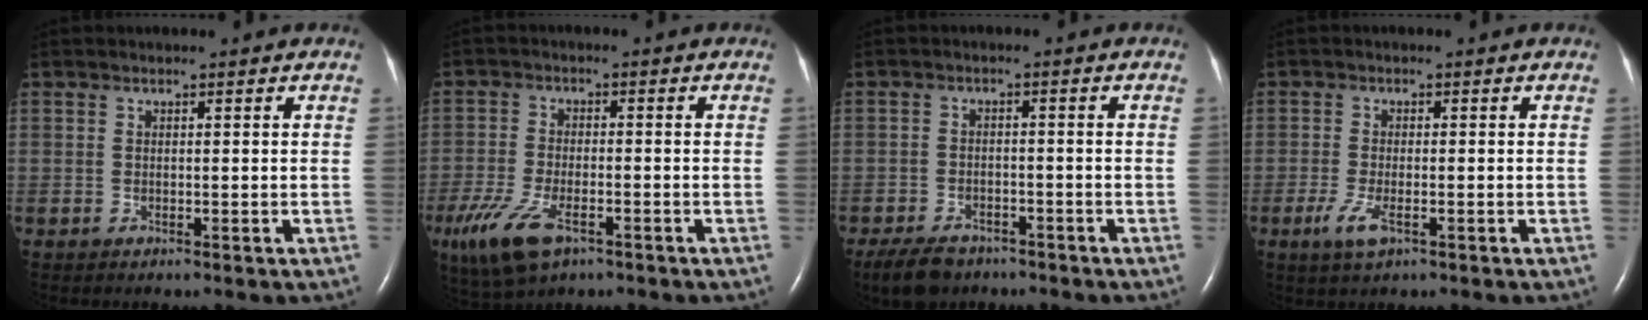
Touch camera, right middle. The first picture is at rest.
{"total": 9.6, "force": [-5.4, 3.9, 7.0], "torque": [-0.147, -0.020, -0.095]}
{"total": 6.3, "force": [-4.9, 3.1, 2.5], "torque": [-0.051, -0.006, -0.080]}
{"total": 3.5, "force": [-1.6, 1.0, 3.0], "torque": [-0.072, -0.008, -0.030]}